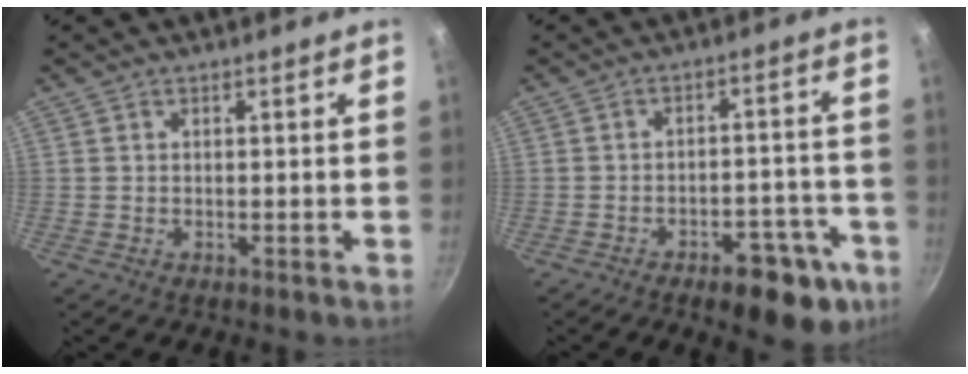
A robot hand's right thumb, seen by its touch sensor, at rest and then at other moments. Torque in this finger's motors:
{"motor_torque": [1.75, 1.07, -0.05, -0.04, 0.28]}